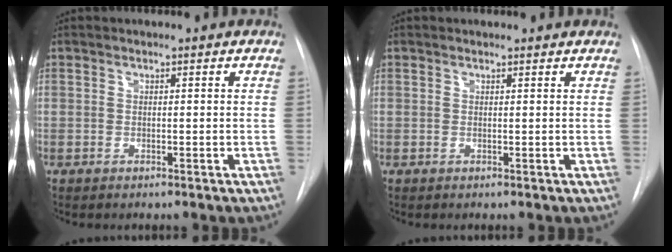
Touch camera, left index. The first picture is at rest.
{"total": 1.8, "force": [1.7, 0.3, 0.3], "torque": [-0.014, 0.011, 0.016]}